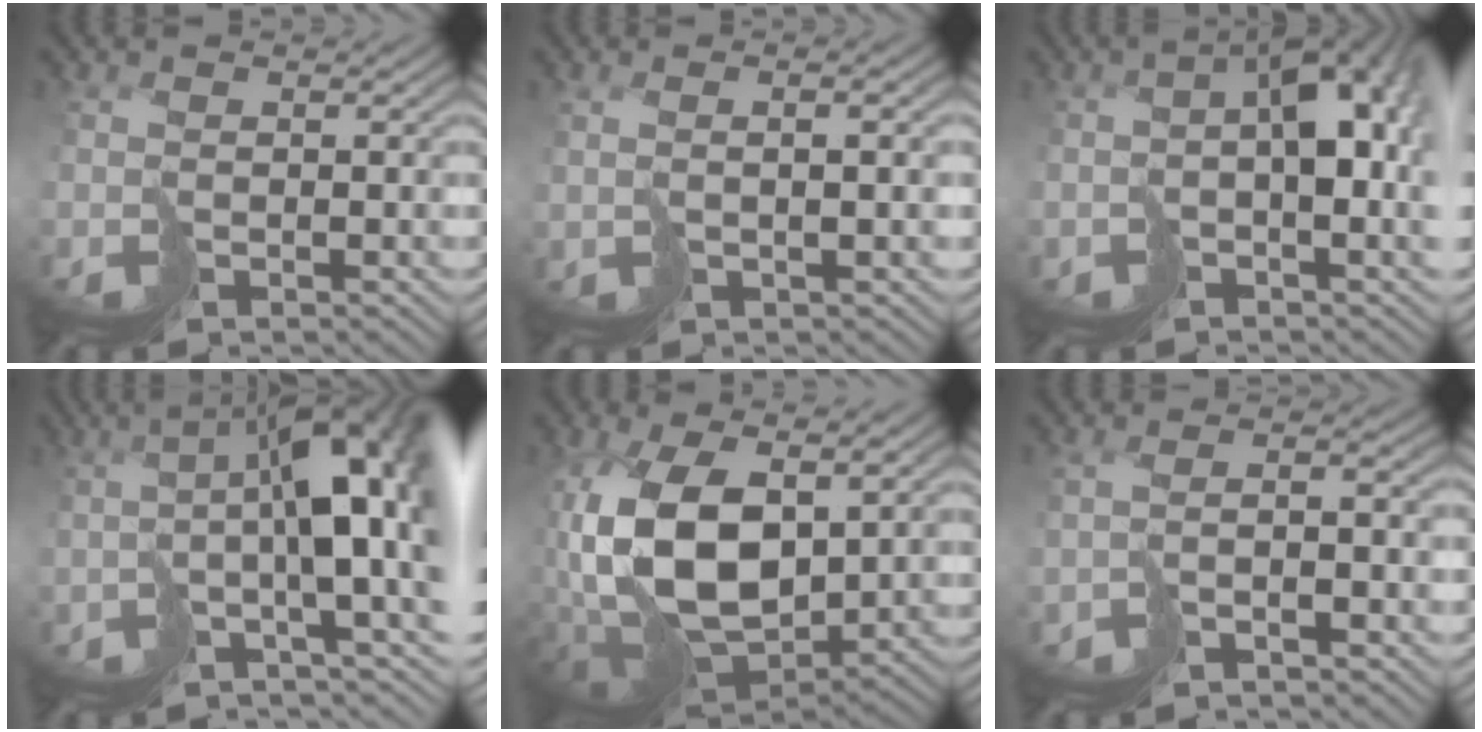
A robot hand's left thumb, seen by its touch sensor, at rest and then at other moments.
{"total": 3.3, "force": [1.1, 0.6, 3.1], "torque": [-0.062, -0.007, 0.035]}
{"total": 10.1, "force": [0.9, 4.8, 8.8], "torque": [-0.141, -0.006, 0.020]}
{"total": 11.3, "force": [0.7, 2.5, 11.0], "torque": [-0.181, 0.006, 0.014]}
{"total": 14.9, "force": [3.3, 8.3, 12.0], "torque": [-0.272, -0.020, 0.071]}
{"total": 2.8, "force": [-2.0, 0.3, 2.0], "torque": [-0.046, -0.002, -0.034]}